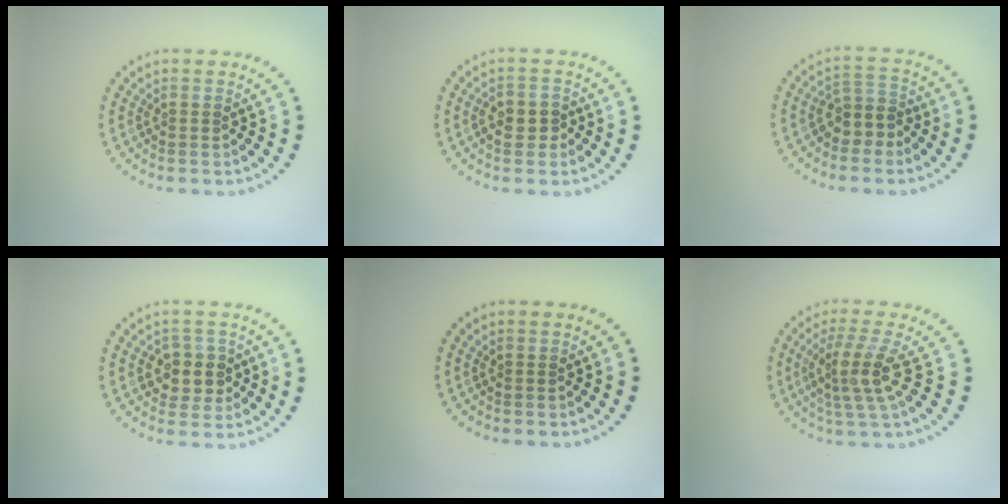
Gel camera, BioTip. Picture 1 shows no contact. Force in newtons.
{"total": 1.8, "press": 1.7, "slide": 0.5}
{"total": 2.7, "press": 2.2, "slide": 1.5}
{"total": 2.8, "press": 2.6, "slide": 0.9}
{"total": 0.0}
{"total": 3.8, "press": 2.7, "slide": 2.6}